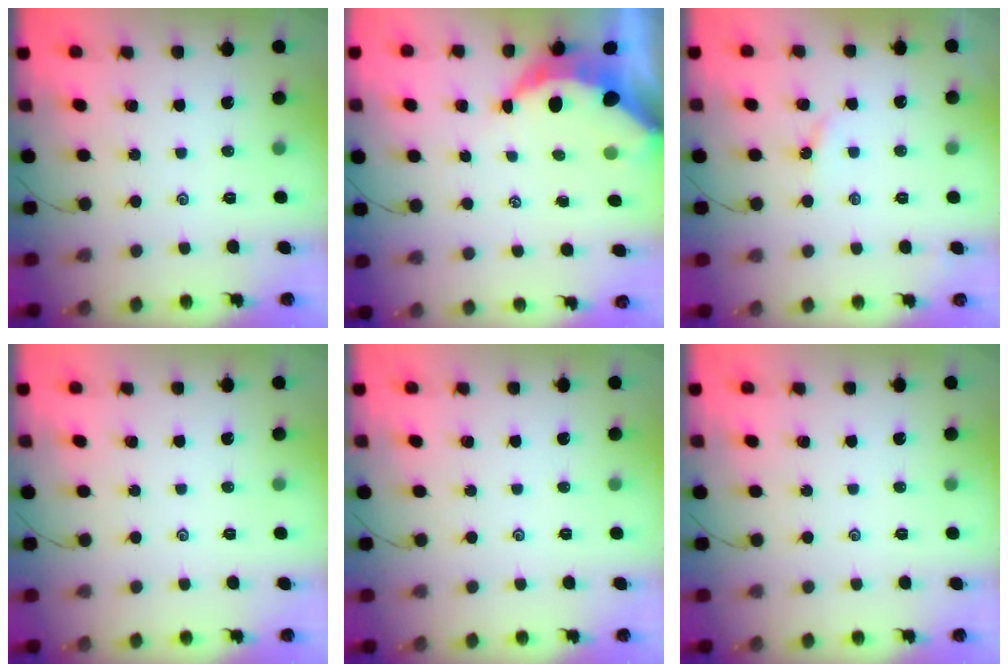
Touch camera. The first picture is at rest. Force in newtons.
{"total": 7.6, "press": 7.6, "slide": 0.8}
{"total": 2.3, "press": 2.3, "slide": 0.4}
{"total": 0.0}
{"total": 0.0}
{"total": 0.0}